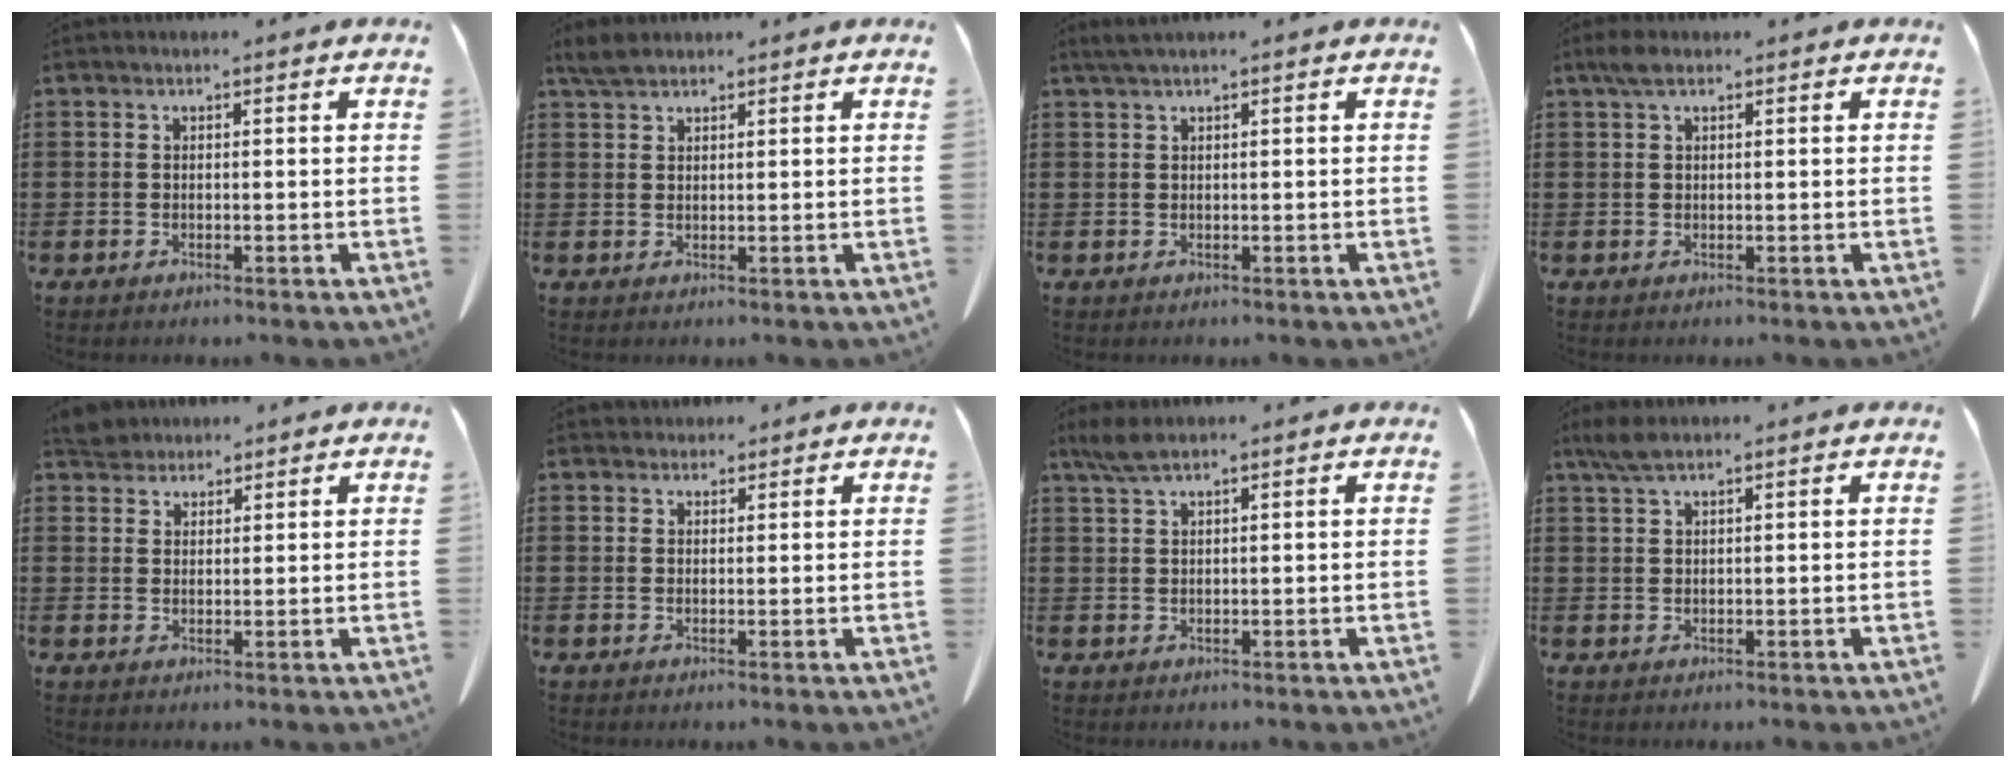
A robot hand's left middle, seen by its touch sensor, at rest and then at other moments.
{"total": 2.7, "force": [2.1, 0.8, 1.4], "torque": [-0.033, 0.003, 0.042]}
{"total": 1.3, "force": [0.8, -0.1, 1.0], "torque": [-0.020, -0.003, 0.017]}
{"total": 1.9, "force": [1.0, 0.7, 1.5], "torque": [-0.034, 0.002, 0.019]}
{"total": 3.7, "force": [3.5, 1.0, 0.7], "torque": [-0.025, -0.004, 0.070]}
{"total": 1.7, "force": [1.5, 0.7, 0.0], "torque": [0.003, -0.001, 0.029]}
{"total": 2.9, "force": [2.0, 0.4, 2.0], "torque": [-0.045, 0.000, 0.037]}
{"total": 2.8, "force": [1.9, 0.5, 2.0], "torque": [-0.044, 0.000, 0.036]}